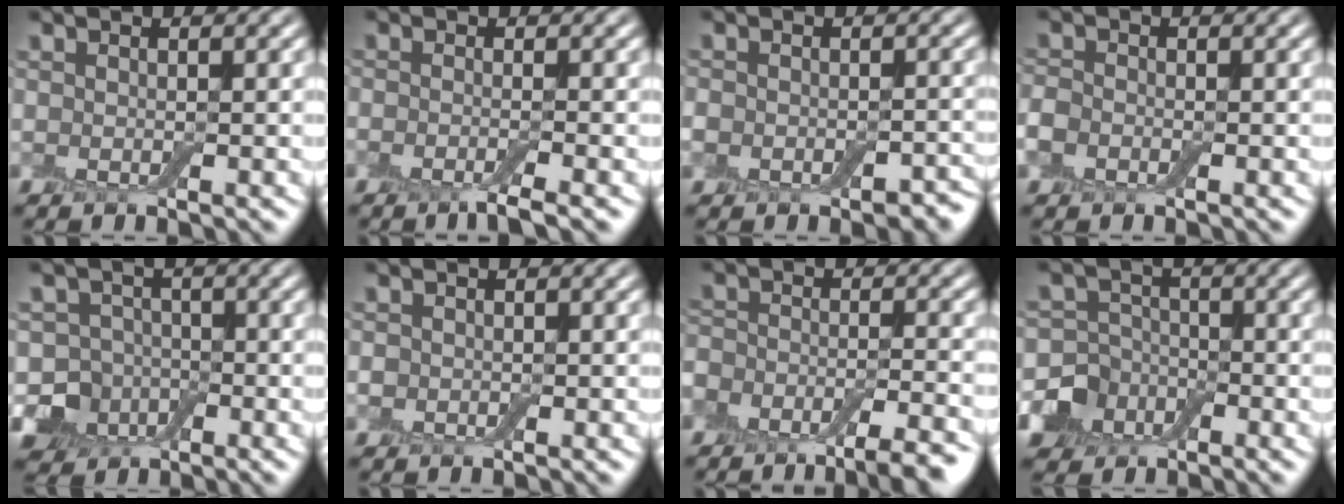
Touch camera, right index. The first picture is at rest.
{"total": 2.2, "force": [-1.4, 0.3, 1.7], "torque": [-0.026, -0.004, -0.033]}
{"total": 3.7, "force": [-2.2, 2.4, 1.8], "torque": [-0.026, -0.003, -0.037]}
{"total": 1.7, "force": [-0.8, 1.3, 0.8], "torque": [-0.016, 0.000, -0.023]}
{"total": 5.1, "force": [-2.0, 4.5, 1.5], "torque": [-0.013, 0.007, -0.051]}
{"total": 0.8, "force": [-0.2, 0.7, 0.2], "torque": [-0.002, -0.003, -0.006]}
{"total": 8.7, "force": [-6.9, 3.3, 4.0], "torque": [-0.051, -0.001, -0.105]}
{"total": 4.8, "force": [-2.0, 4.0, 1.7], "torque": [-0.019, -0.001, -0.056]}